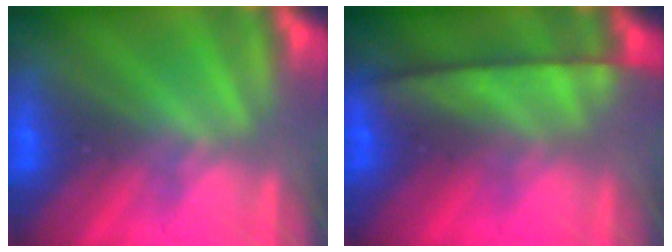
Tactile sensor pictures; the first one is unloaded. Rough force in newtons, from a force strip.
{"total": 9.1}